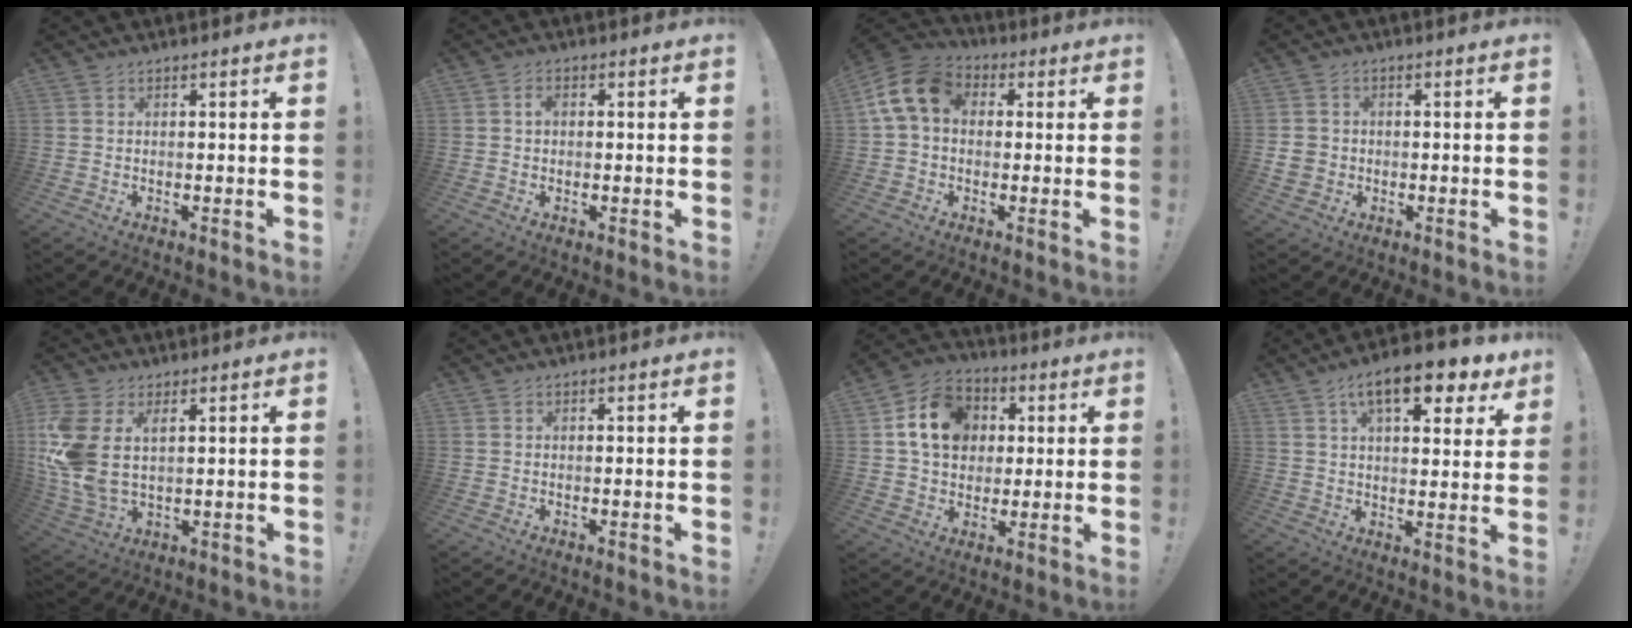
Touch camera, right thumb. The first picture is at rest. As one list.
[{"total": 1.6, "force": [0.2, 1.2, 1.1], "torque": [-0.009, 0.002, -0.001]}, {"total": 12.7, "force": [2.5, 9.1, 8.5], "torque": [-0.157, 0.015, 0.054]}, {"total": 4.8, "force": [-0.2, 4.4, 1.9], "torque": [-0.038, 0.002, -0.002]}, {"total": 11.3, "force": [3.6, 6.5, 8.5], "torque": [-0.184, -0.020, 0.072]}, {"total": 0.0}, {"total": 14.9, "force": [3.7, 12.0, 8.0], "torque": [-0.121, 0.006, 0.079]}, {"total": 14.0, "force": [7.5, 5.2, 10.6], "torque": [-0.150, -0.034, 0.120]}]